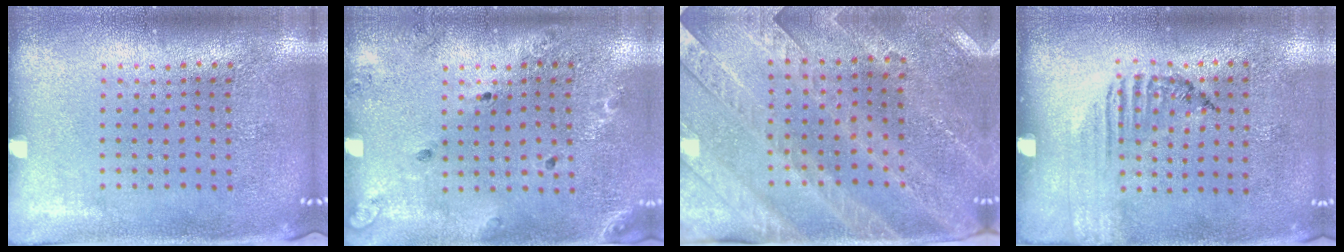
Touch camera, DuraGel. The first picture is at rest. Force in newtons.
{"total": 1.3, "press": 1.3, "slide": 0.2}
{"total": 2.9, "press": 2.7, "slide": 1.1}
{"total": 1.5, "press": 0.9, "slide": 1.2}